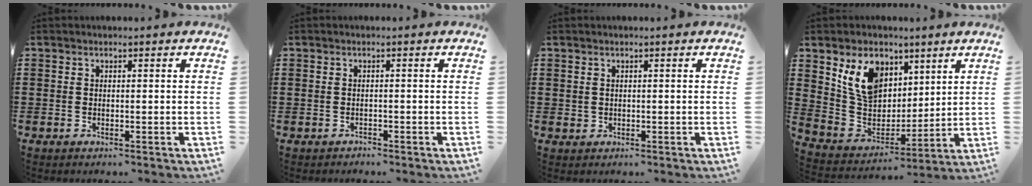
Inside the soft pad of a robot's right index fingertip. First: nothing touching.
{"total": 0.6, "force": [-0.4, 0.3, -0.1], "torque": [-0.001, 0.003, -0.011]}
{"total": 0.7, "force": [0.3, 0.6, 0.2], "torque": [-0.007, 0.003, 0.007]}
{"total": 10.7, "force": [5.8, 7.9, 4.4], "torque": [-0.119, -0.006, 0.119]}